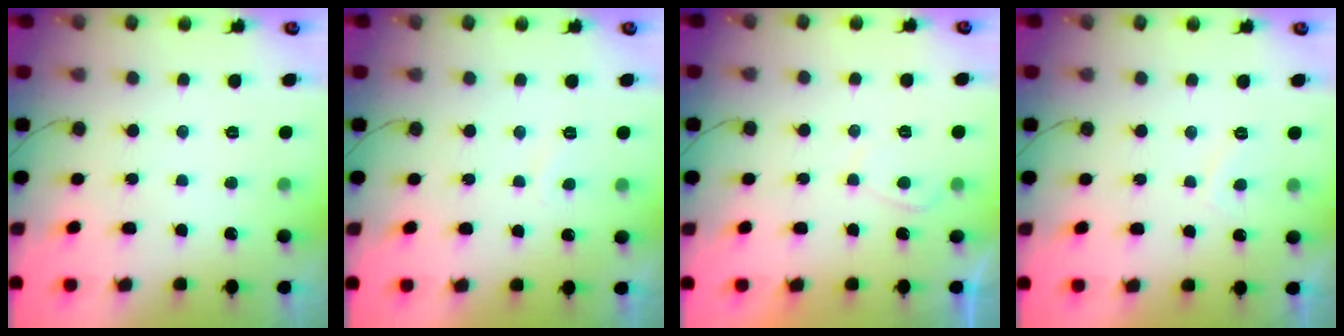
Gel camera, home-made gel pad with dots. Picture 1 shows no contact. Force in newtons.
{"total": 1.9, "press": 1.8, "slide": 0.6}
{"total": 1.2, "press": 1.0, "slide": 0.6}
{"total": 1.5, "press": 1.3, "slide": 0.7}